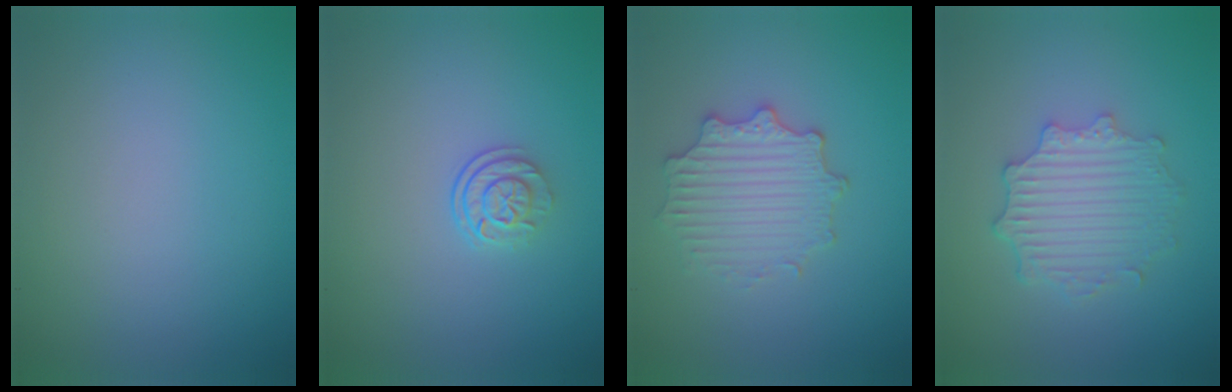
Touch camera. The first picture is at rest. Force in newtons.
{"total": 2.4, "press": 1.7, "slide": 1.6}
{"total": 3.5, "press": 3.2, "slide": 1.5}
{"total": 4.3, "press": 3.5, "slide": 2.4}